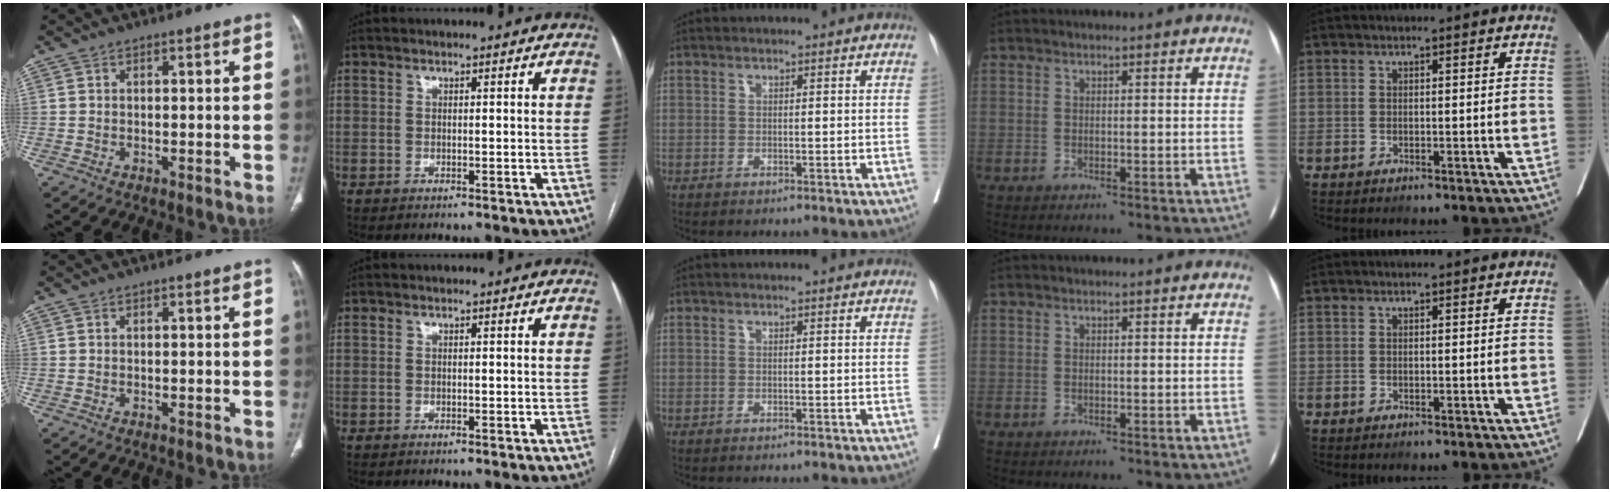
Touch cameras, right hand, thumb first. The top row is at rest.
{}